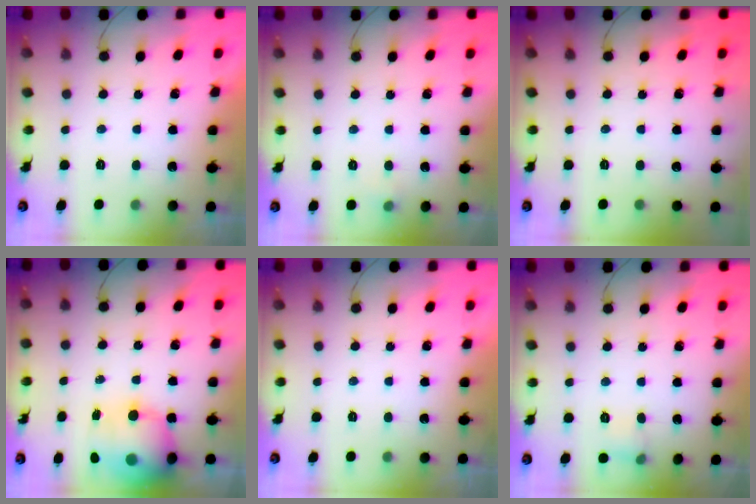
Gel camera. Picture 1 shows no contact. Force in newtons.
{"total": 3.3, "press": 3.1, "slide": 1.2}
{"total": 0.0}
{"total": 15.6, "press": 15.2, "slide": 3.5}
{"total": 0.0}
{"total": 5.1, "press": 4.9, "slide": 1.5}